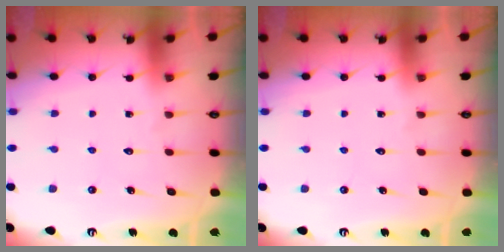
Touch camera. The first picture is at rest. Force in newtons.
{"total": 0.0}